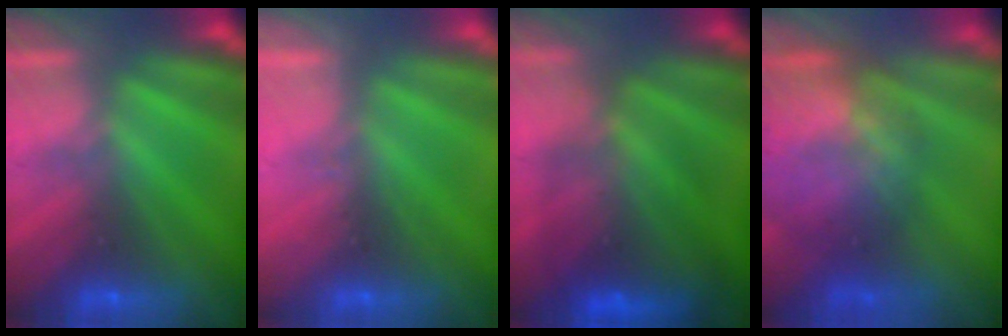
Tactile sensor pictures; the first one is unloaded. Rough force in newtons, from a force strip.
{"total": 2.3}
{"total": 9.1}
{"total": 8.8}